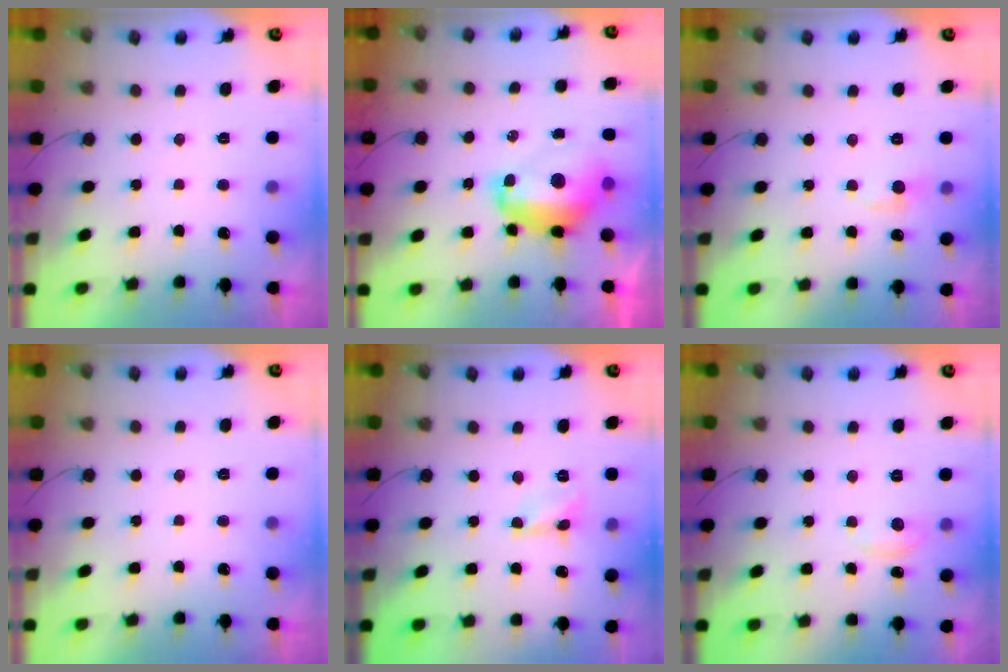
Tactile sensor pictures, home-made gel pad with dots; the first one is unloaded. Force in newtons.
{"total": 12.6, "press": 12.6, "slide": 1.1}
{"total": 6.9, "press": 6.9, "slide": 0.8}
{"total": 0.0}
{"total": 1.6, "press": 1.6, "slide": 0.1}
{"total": 3.1, "press": 3.0, "slide": 0.4}